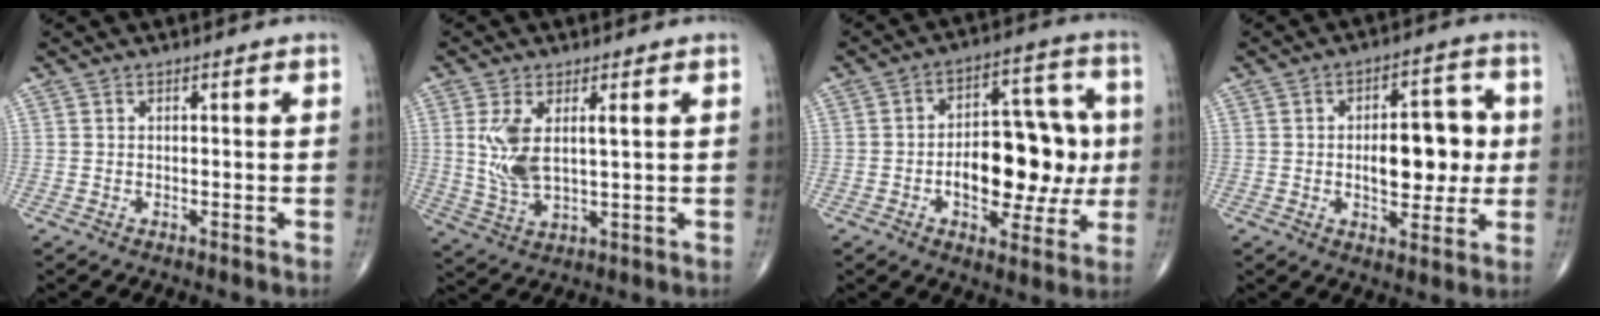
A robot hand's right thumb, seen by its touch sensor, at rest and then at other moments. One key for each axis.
{"total": 8.3, "fx": 1.9, "fy": 3.5, "fz": 7.3, "tx": -0.154, "ty": -0.012, "tz": 0.047}
{"total": 17.3, "fx": -1.7, "fy": 9.6, "fz": 14.3, "tx": -0.162, "ty": 0.036, "tz": -0.020}
{"total": 12.1, "fx": 0.1, "fy": 6.3, "fz": 10.3, "tx": -0.113, "ty": 0.013, "tz": 0.003}